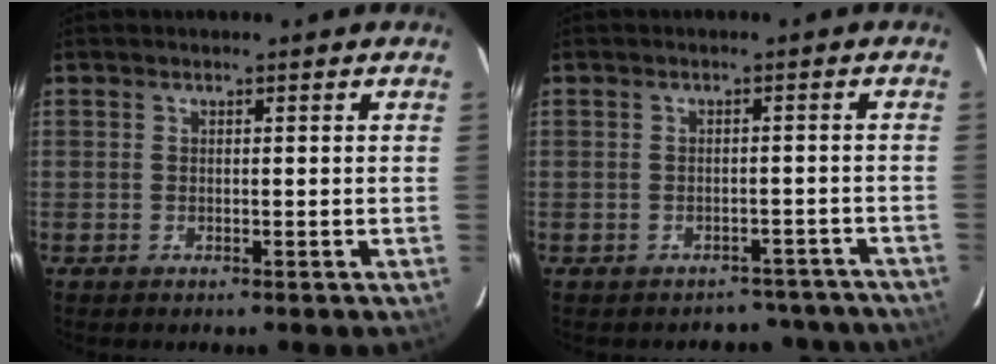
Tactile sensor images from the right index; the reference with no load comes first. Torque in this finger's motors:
{"motor_torque": [0.36, -0.38, 0.03, -0.01]}